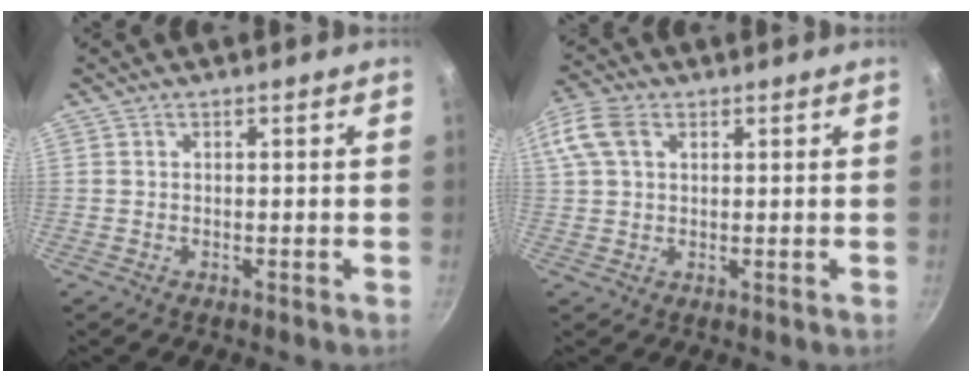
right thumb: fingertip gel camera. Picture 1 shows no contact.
{"total": 8.6, "force": [3.1, 5.7, 5.5], "torque": [-0.117, 0.021, 0.053]}